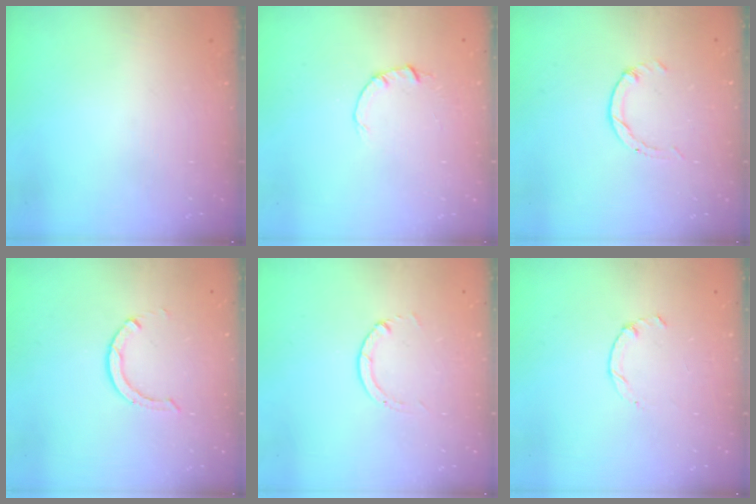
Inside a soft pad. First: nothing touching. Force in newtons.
{"total": 2.0, "press": 2.0, "slide": 0.3}
{"total": 0.5, "press": 0.5, "slide": 0.1}
{"total": 2.9, "press": 2.9, "slide": 0.4}
{"total": 1.3, "press": 1.3, "slide": 0.2}
{"total": 1.3, "press": 1.2, "slide": 0.4}